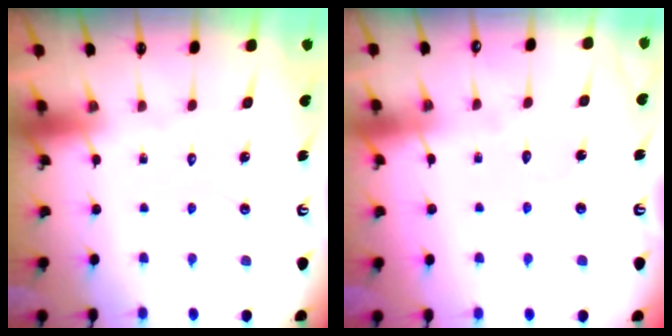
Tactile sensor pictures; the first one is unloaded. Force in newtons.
{"total": 2.5, "press": 2.5, "slide": 0.1}